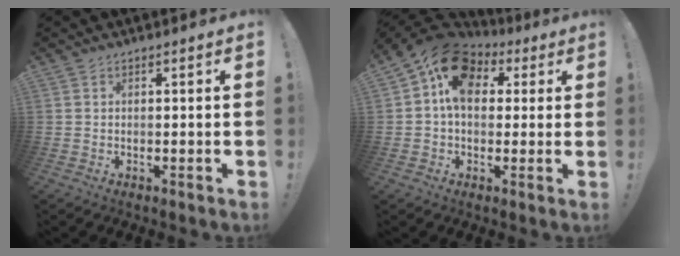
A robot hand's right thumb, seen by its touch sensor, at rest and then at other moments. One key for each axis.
{"total": 14.2, "fx": 4.7, "fy": 10.1, "fz": 8.8, "tx": -0.143, "ty": -0.004, "tz": 0.093}